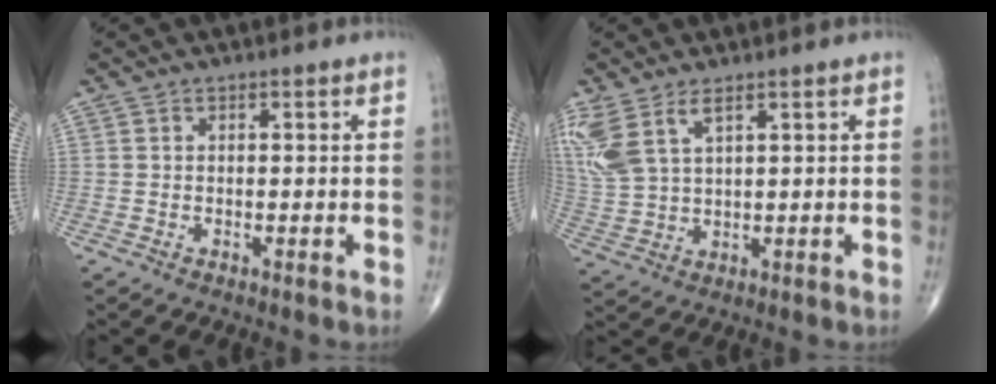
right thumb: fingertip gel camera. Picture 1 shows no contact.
{"total": 9.6, "force": [5.1, 4.2, 6.9], "torque": [-0.173, -0.006, 0.115]}